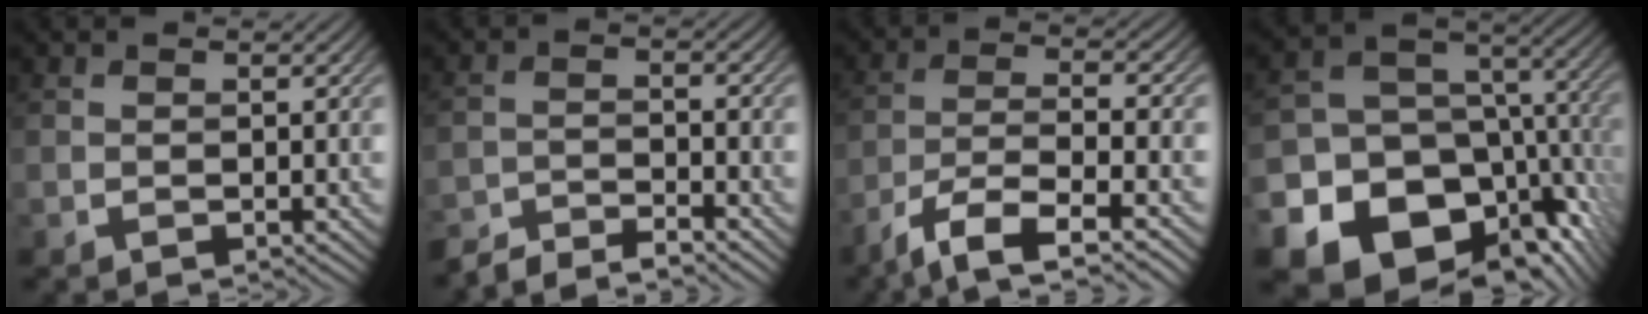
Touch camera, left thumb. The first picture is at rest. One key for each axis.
{"total": 4.5, "fx": -4.3, "fy": 0.5, "fz": 1.2, "tx": -0.025, "ty": -0.001, "tz": -0.084}
{"total": 8.5, "fx": -5.4, "fy": 2.3, "fz": 6.1, "tx": -0.115, "ty": -0.005, "tz": -0.100}
{"total": 22.8, "fx": -11.5, "fy": 17.4, "fz": 9.1, "tx": -0.165, "ty": -0.064, "tz": -0.168}